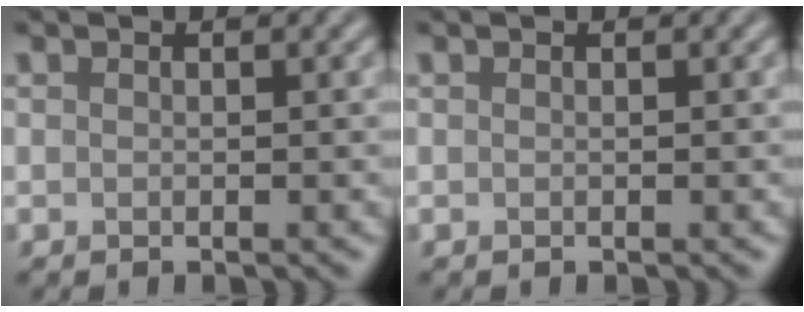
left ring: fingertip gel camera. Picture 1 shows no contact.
{"total": 0.0}